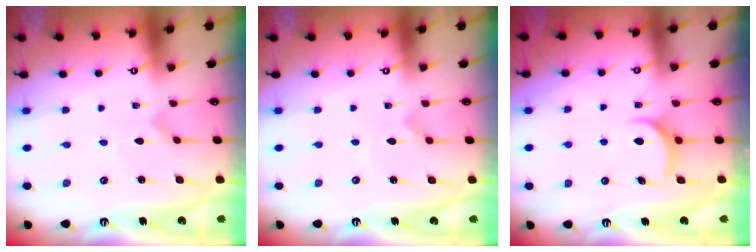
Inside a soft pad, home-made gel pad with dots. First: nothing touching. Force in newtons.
{"total": 1.5, "press": 1.5, "slide": 0.0}
{"total": 6.6, "press": 6.6, "slide": 0.3}